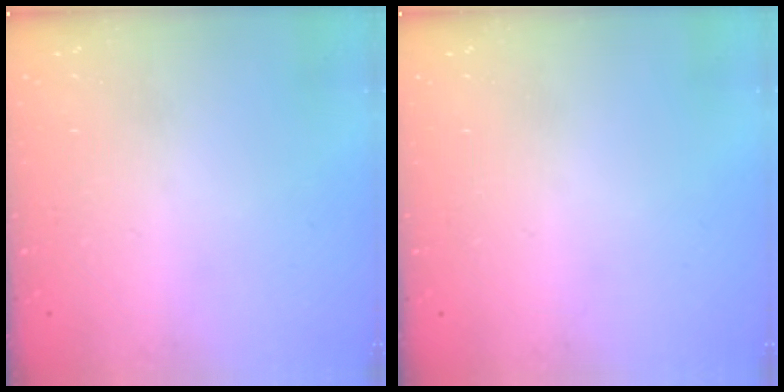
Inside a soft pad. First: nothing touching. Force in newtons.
{"total": 0.0}